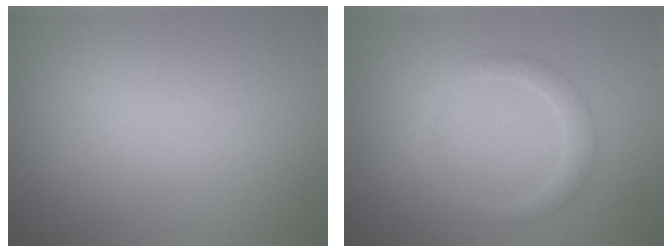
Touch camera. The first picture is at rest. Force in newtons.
{"total": 2.0, "press": 2.0, "slide": 0.1}